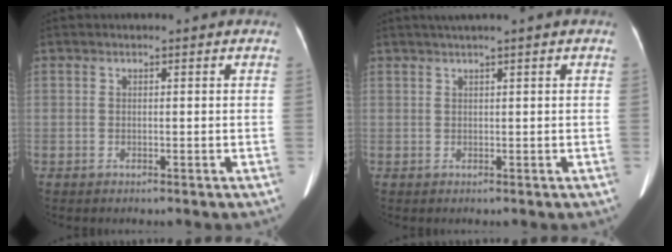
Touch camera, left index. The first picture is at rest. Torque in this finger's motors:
{"motor_torque": [-0.28, 0.08, -0.14, 0.01]}